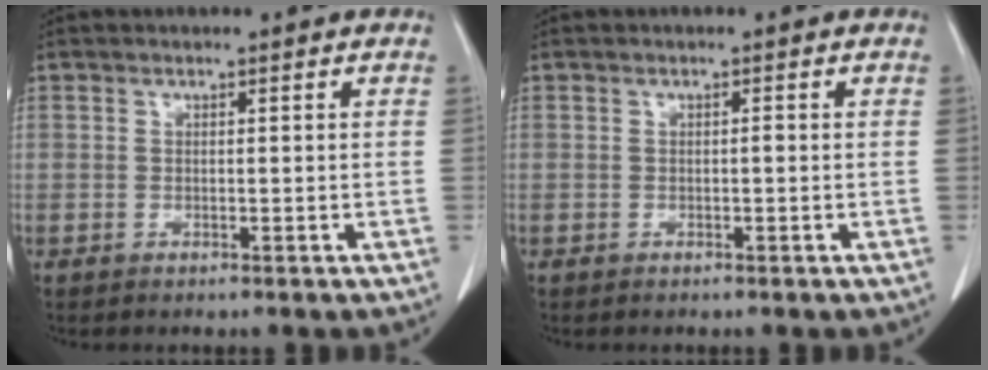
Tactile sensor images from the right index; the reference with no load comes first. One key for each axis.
{"total": 0.6, "fx": -0.1, "fy": 0.2, "fz": 0.6, "tx": -0.011, "ty": 0.001, "tz": -0.001}